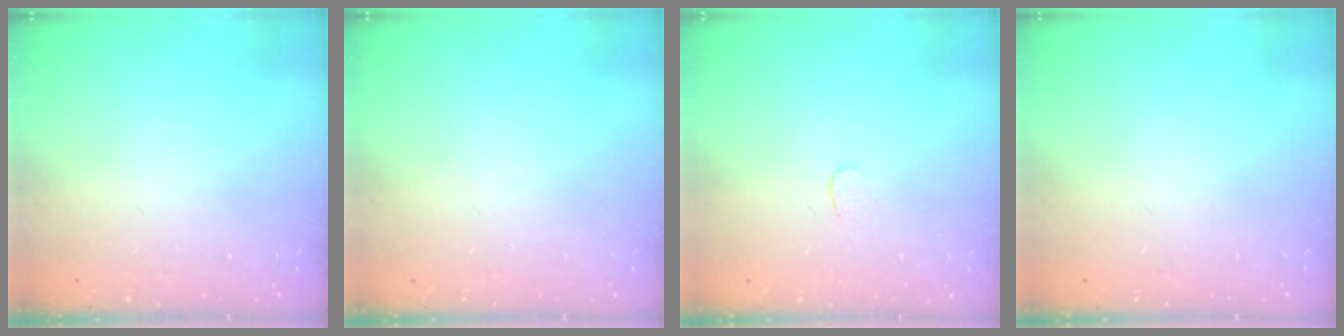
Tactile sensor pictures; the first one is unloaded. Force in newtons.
{"total": 0.0}
{"total": 3.0, "press": 3.0, "slide": 0.2}
{"total": 0.0}